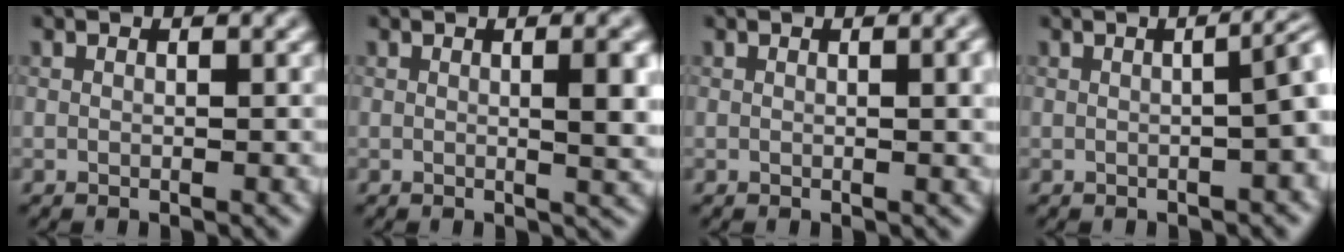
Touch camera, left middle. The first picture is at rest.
{"total": 4.0, "force": [0.5, 1.0, 3.8], "torque": [-0.043, 0.006, 0.005]}
{"total": 2.7, "force": [0.5, 0.8, 2.5], "torque": [-0.026, 0.005, 0.004]}
{"total": 4.6, "force": [-0.1, 1.9, 4.2], "torque": [-0.022, 0.013, -0.002]}